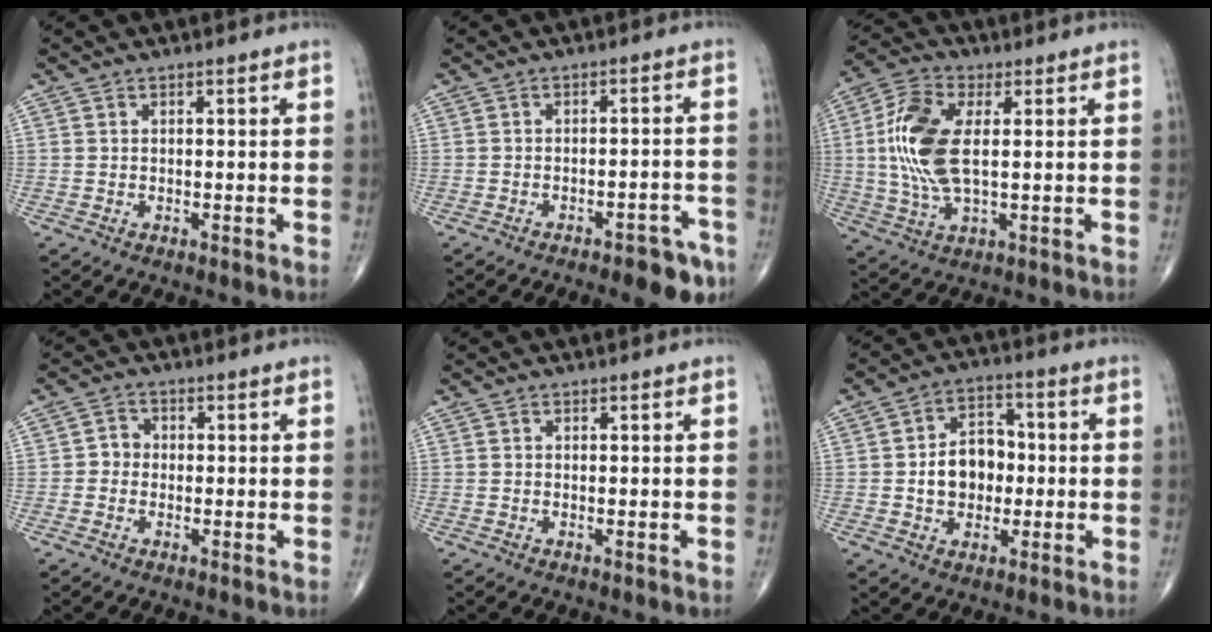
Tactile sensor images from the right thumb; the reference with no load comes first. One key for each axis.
{"total": 7.9, "fx": -5.4, "fy": 2.8, "fz": 5.0, "tx": -0.046, "ty": 0.033, "tz": -0.068}
{"total": 13.2, "fx": 1.4, "fy": 6.4, "fz": 11.5, "tx": -0.253, "ty": 0.005, "tz": 0.027}
{"total": 2.7, "fx": -0.4, "fy": 2.5, "fz": 1.0, "tx": 0.001, "ty": 0.009, "tz": -0.016}
{"total": 0.0}
{"total": 9.5, "fx": -0.7, "fy": 7.3, "fz": 6.1, "tx": -0.066, "ty": 0.023, "tz": -0.016}